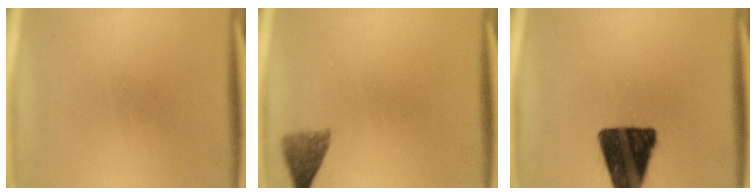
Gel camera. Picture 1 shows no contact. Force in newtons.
{"total": 3.0}
{"total": 16.7}